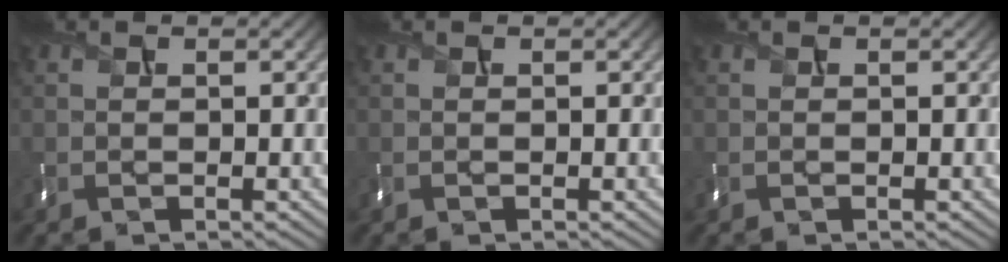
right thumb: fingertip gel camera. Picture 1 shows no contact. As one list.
[{"total": 0.0}, {"total": 0.0}]